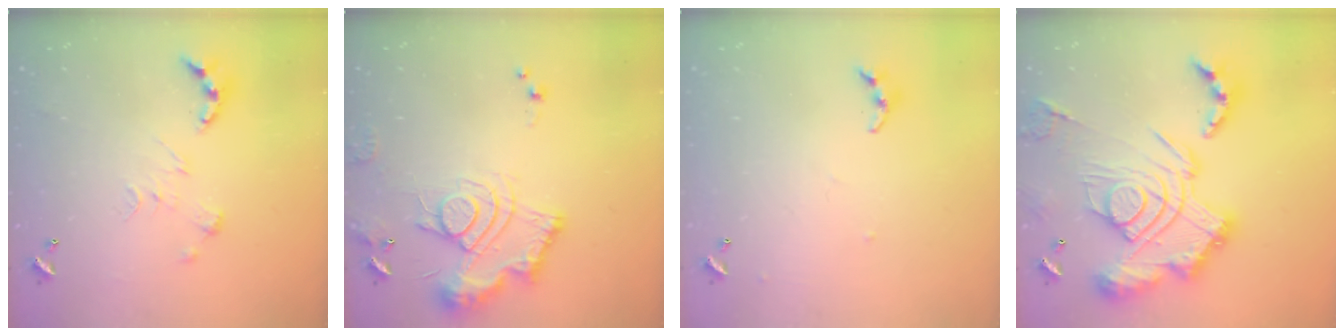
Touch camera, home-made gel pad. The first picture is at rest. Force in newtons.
{"total": 13.8, "press": 13.8, "slide": 1.3}
{"total": 4.2, "press": 4.1, "slide": 0.4}
{"total": 4.2, "press": 3.4, "slide": 2.5}